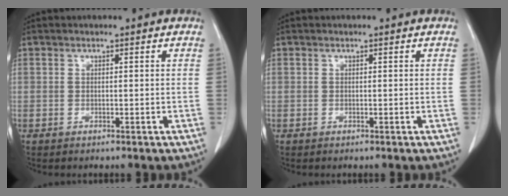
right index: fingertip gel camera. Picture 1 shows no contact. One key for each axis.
{"total": 0.0}